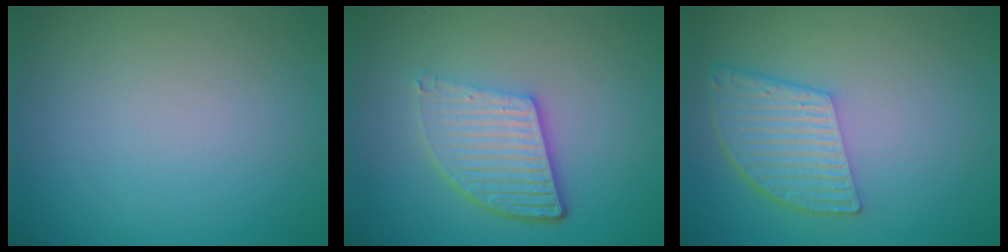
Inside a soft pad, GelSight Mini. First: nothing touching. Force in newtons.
{"total": 5.1, "press": 3.7, "slide": 3.6}
{"total": 5.4, "press": 4.0, "slide": 3.7}